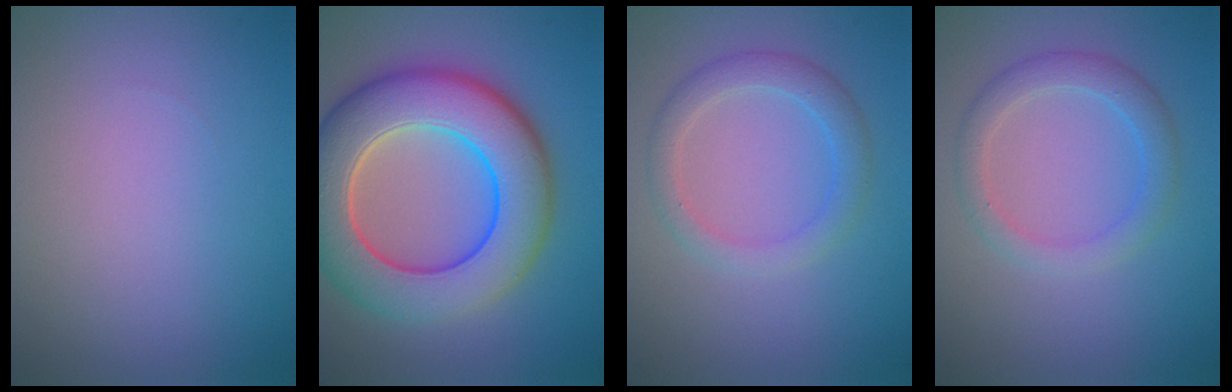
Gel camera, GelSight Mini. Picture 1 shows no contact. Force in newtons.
{"total": 11.1, "press": 11.1, "slide": 0.6}
{"total": 2.7, "press": 2.7, "slide": 0.0}
{"total": 2.7, "press": 2.7, "slide": 0.0}